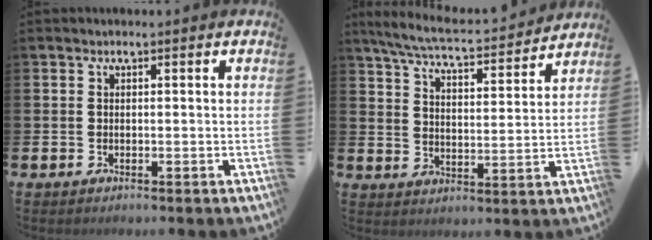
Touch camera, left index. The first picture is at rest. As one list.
[{"total": 6.5, "force": [6.1, 0.7, 2.3], "torque": [-0.073, -0.041, 0.102]}]